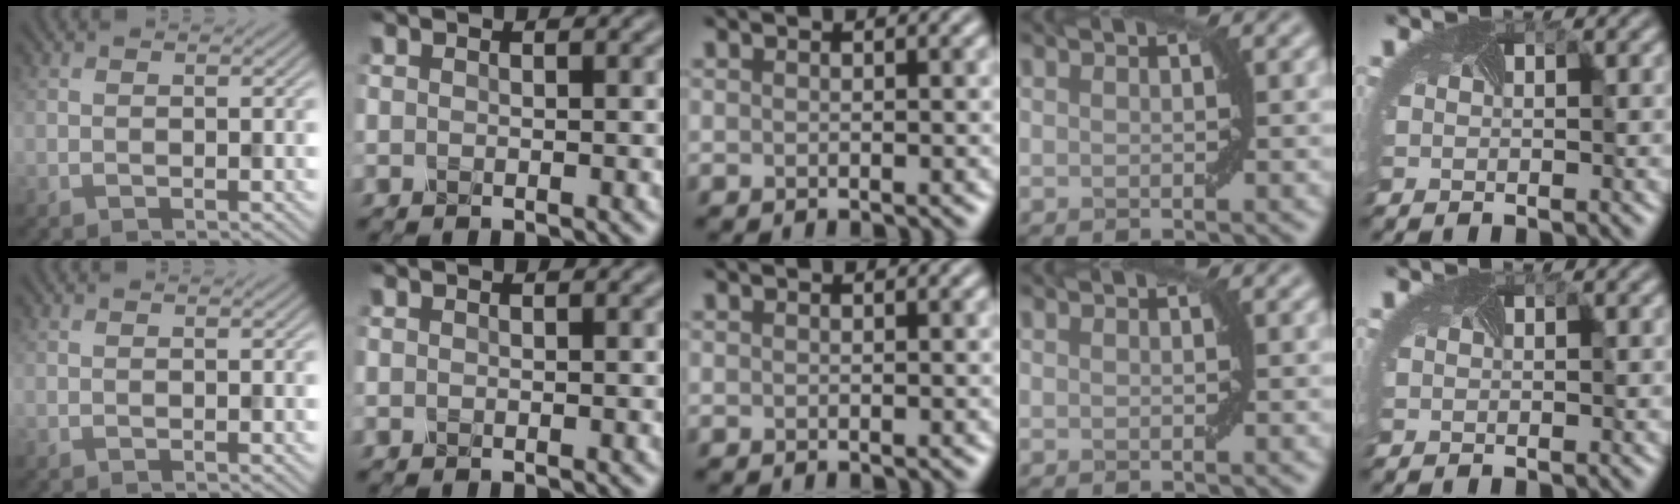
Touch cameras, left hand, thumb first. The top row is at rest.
{}